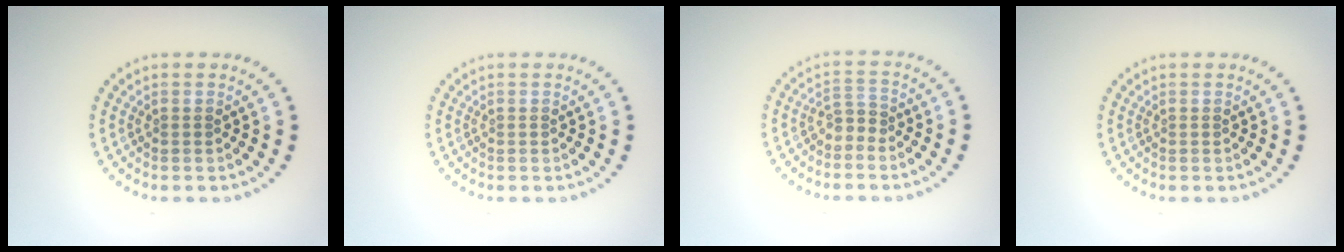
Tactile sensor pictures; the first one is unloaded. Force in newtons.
{"total": 0.0}
{"total": 1.6, "press": 1.0, "slide": 1.2}
{"total": 0.0}